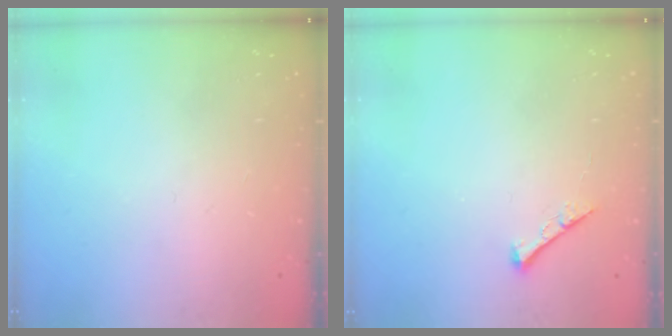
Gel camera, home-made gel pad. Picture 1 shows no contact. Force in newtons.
{"total": 3.9, "press": 3.9, "slide": 0.5}